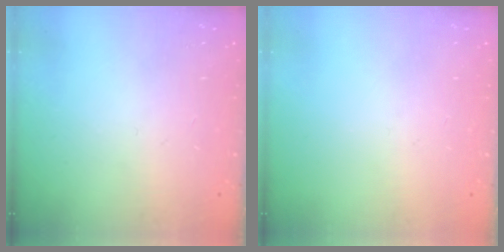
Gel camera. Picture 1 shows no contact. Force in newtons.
{"total": 0.0}